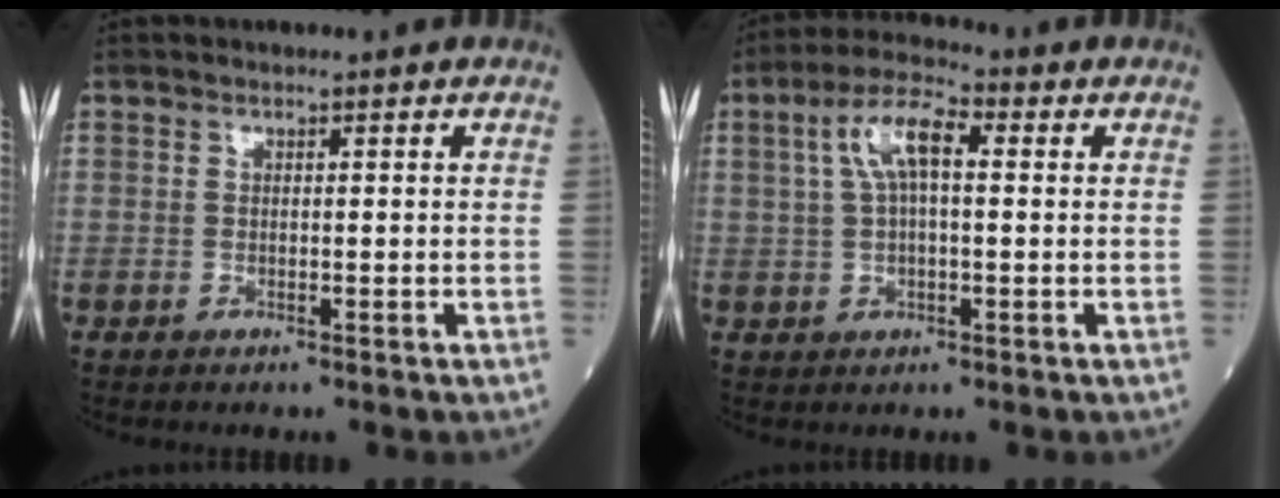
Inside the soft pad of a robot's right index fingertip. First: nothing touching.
{"total": 7.2, "force": [1.7, 2.3, 6.7], "torque": [-0.135, 0.025, 0.030]}